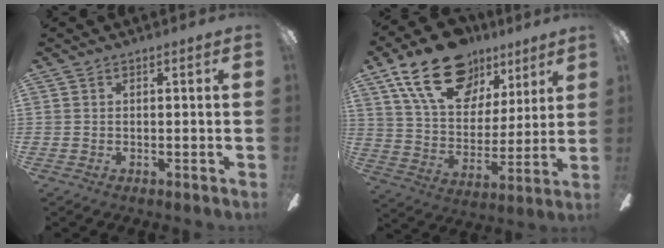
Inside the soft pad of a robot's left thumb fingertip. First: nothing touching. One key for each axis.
{"total": 21.4, "fx": 13.5, "fy": 12.3, "fz": 11.1, "tx": -0.193, "ty": -0.064, "tz": 0.246}